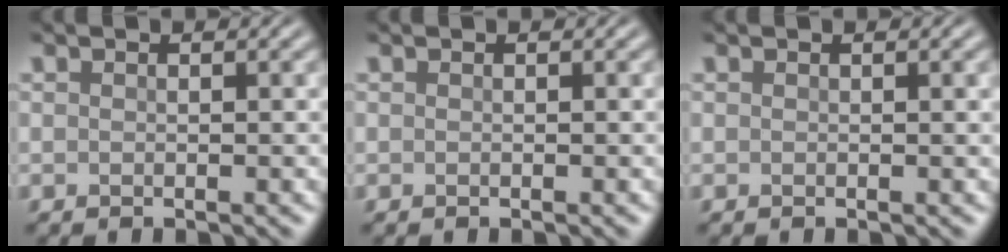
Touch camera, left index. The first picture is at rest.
{"total": 0.0}
{"total": 0.5, "force": [0.2, 0.1, 0.5], "torque": [-0.005, 0.002, 0.002]}